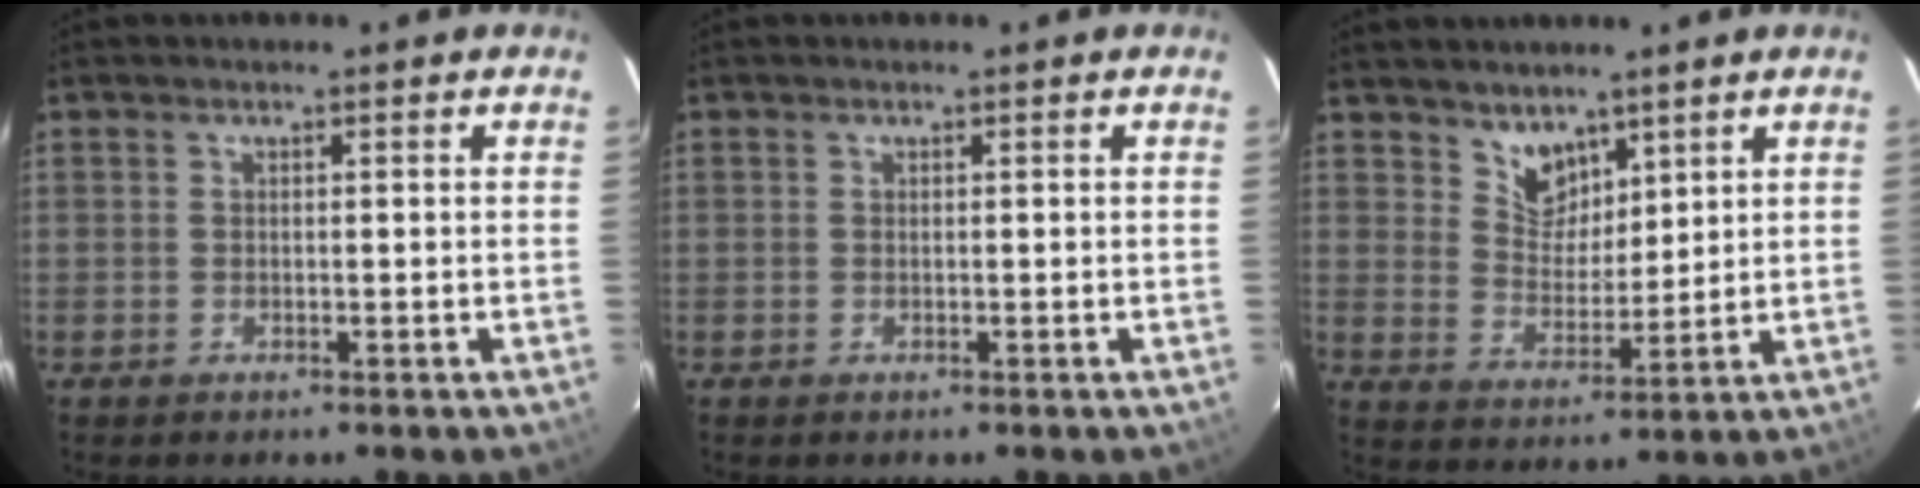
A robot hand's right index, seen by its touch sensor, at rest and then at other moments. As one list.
[{"total": 0.0}, {"total": 6.0, "force": [4.5, 3.6, 1.5], "torque": [-0.015, 0.003, 0.089]}]